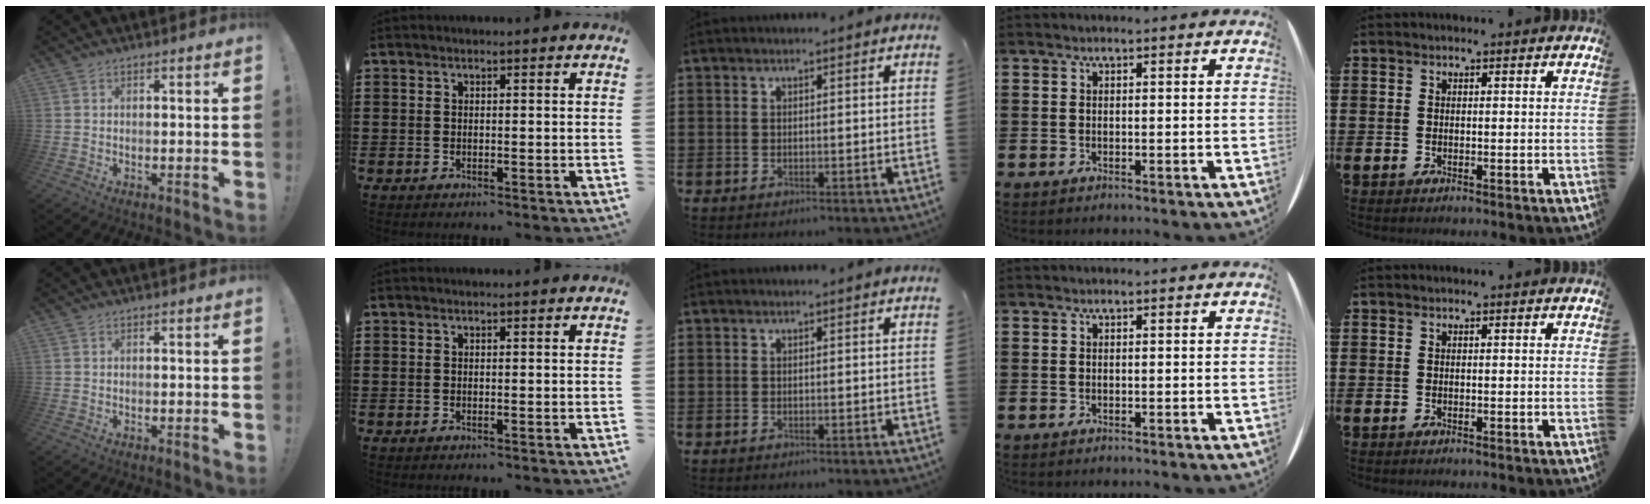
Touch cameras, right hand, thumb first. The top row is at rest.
{}